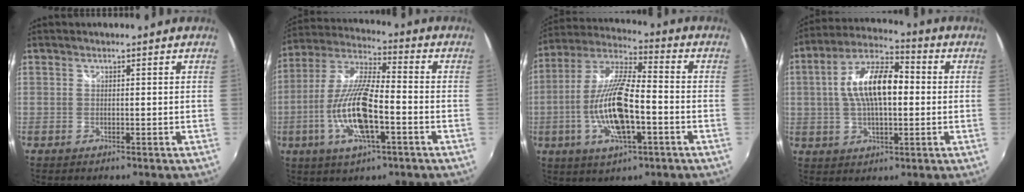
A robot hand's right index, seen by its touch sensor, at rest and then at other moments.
{"total": 15.1, "force": [-4.7, 4.2, 13.7], "torque": [-0.281, -0.009, -0.089]}
{"total": 16.1, "force": [-4.3, 4.6, 14.8], "torque": [-0.299, -0.007, -0.083]}
{"total": 13.6, "force": [0.8, 6.0, 12.2], "torque": [-0.228, 0.020, 0.007]}